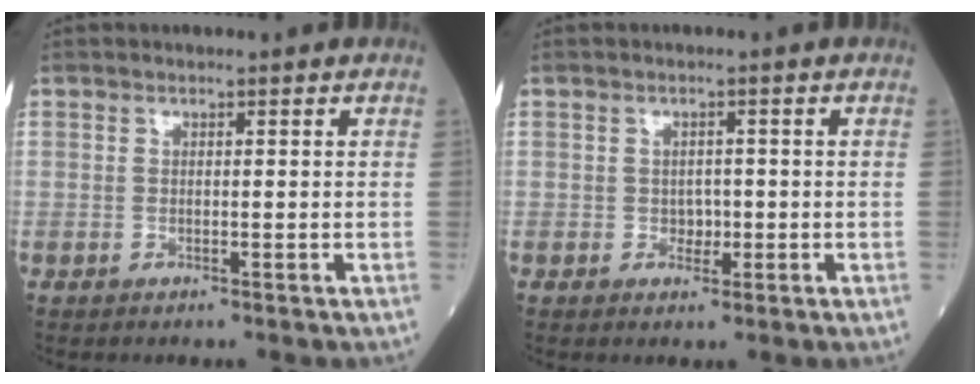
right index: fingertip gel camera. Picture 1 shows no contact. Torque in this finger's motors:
{"motor_torque": [-0.02, 0.00, 0.02, 0.02]}